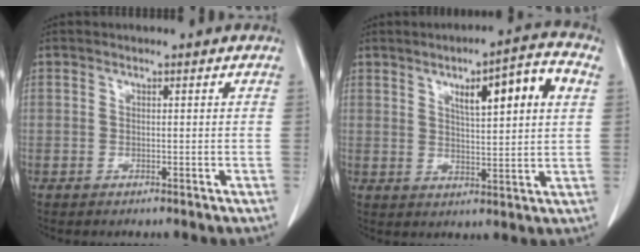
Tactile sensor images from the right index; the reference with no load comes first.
{"total": 10.5, "force": [3.8, 1.2, 9.7], "torque": [-0.147, 0.017, 0.054]}